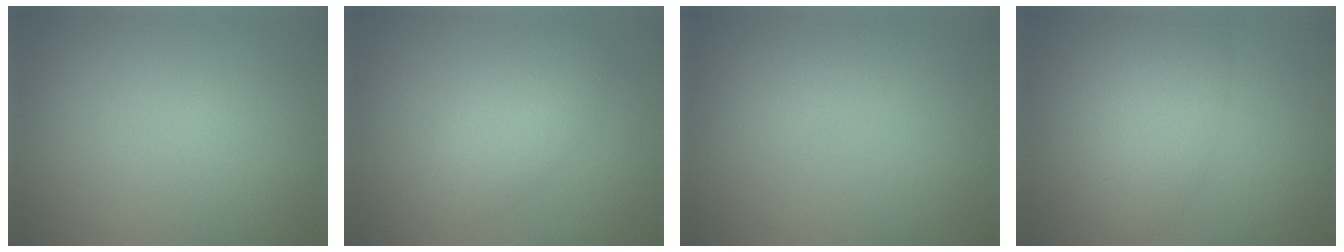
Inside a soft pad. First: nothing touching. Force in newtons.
{"total": 3.6, "press": 3.6, "slide": 0.1}
{"total": 1.1, "press": 1.1, "slide": 0.1}
{"total": 5.1, "press": 5.1, "slide": 0.3}